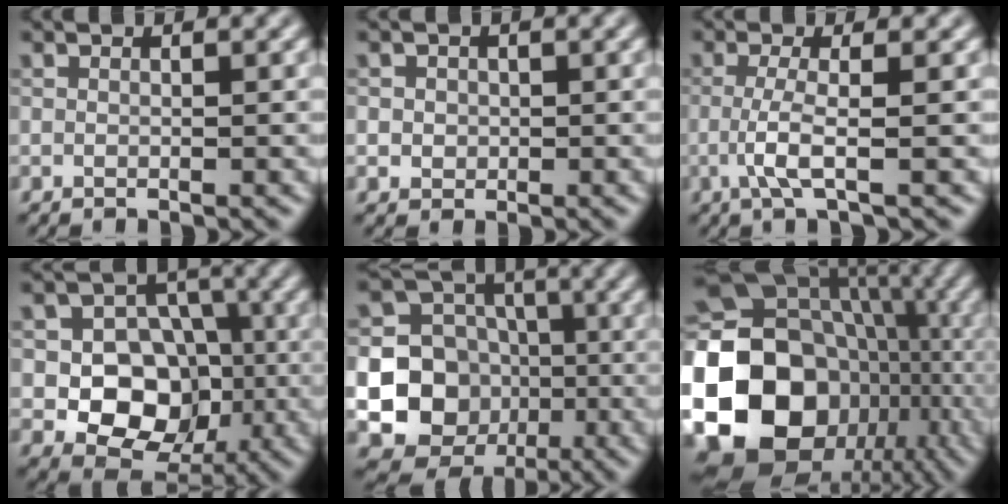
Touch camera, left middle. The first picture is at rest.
{"total": 1.3, "force": [0.1, 1.2, 0.4], "torque": [0.002, -0.002, 0.004]}
{"total": 2.9, "force": [-0.6, 0.5, 2.8], "torque": [-0.060, -0.003, -0.020]}
{"total": 8.8, "force": [-1.6, 7.2, 4.8], "torque": [-0.045, 0.000, -0.050]}
{"total": 15.0, "force": [-3.7, 14.0, 3.9], "torque": [-0.096, -0.033, -0.066]}
{"total": 21.5, "force": [-4.9, 18.0, 10.8], "torque": [-0.219, -0.020, -0.092]}